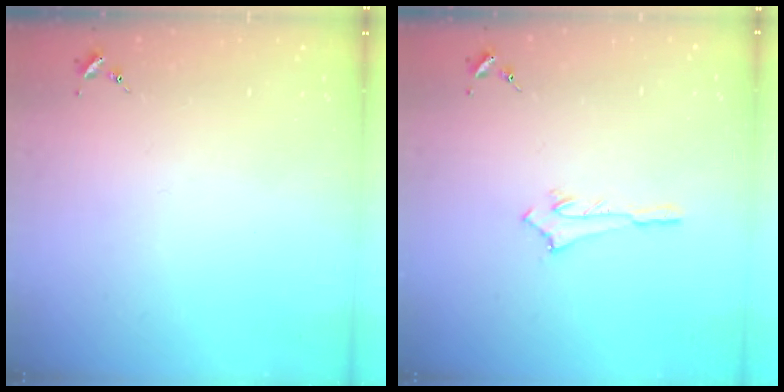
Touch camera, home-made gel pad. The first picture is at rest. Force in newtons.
{"total": 3.0, "press": 3.0, "slide": 0.2}